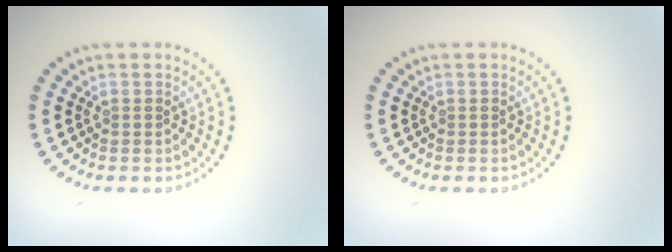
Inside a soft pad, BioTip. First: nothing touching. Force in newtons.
{"total": 0.0}